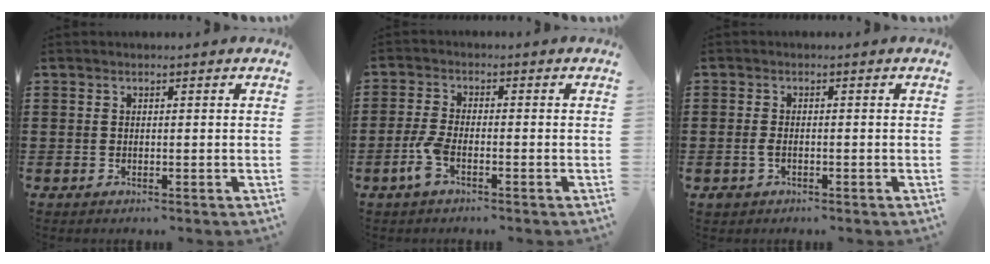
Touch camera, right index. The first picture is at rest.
{"total": 4.0, "force": [-1.9, 1.2, 3.3], "torque": [-0.084, -0.006, -0.041]}
{"total": 1.5, "force": [-0.7, 0.7, 1.0], "torque": [-0.022, 0.001, -0.014]}